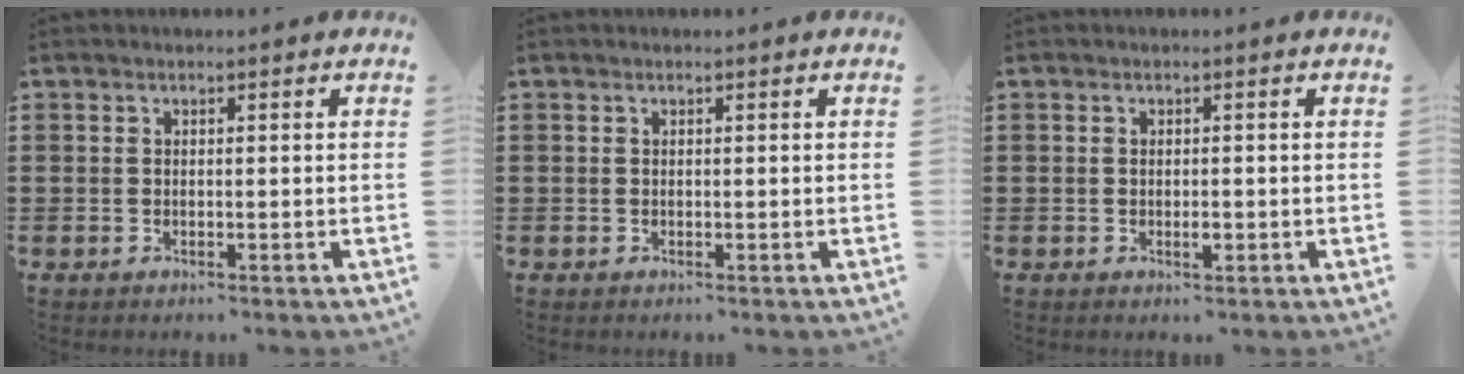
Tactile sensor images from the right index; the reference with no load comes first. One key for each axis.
{"total": 0.0}
{"total": 1.4, "fx": -0.3, "fy": 0.5, "fz": 1.3, "tx": -0.024, "ty": -0.002, "tz": -0.005}